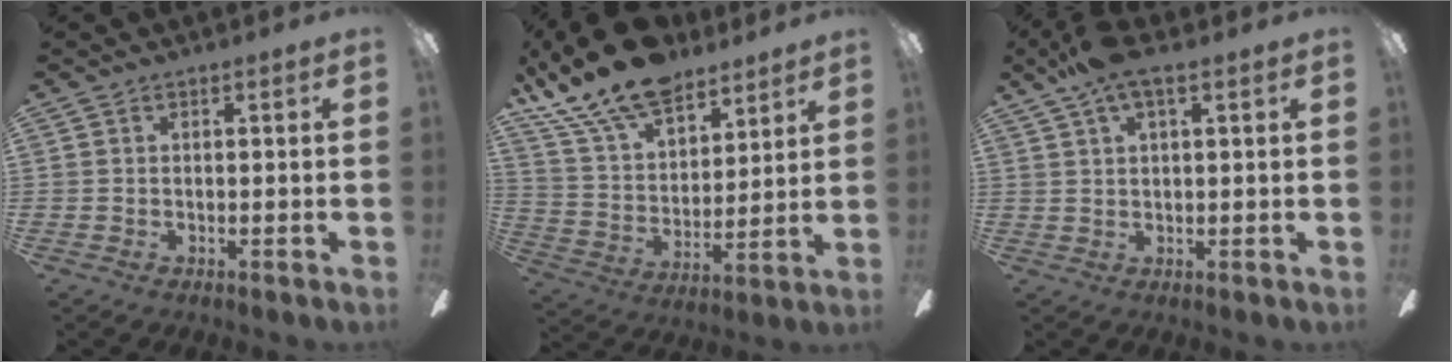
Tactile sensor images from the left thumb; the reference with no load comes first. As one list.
[{"total": 18.1, "force": [13.7, 8.2, 8.5], "torque": [-0.169, -0.077, 0.249]}, {"total": 7.0, "force": [4.1, 1.9, 5.3], "torque": [-0.109, 0.000, 0.074]}]